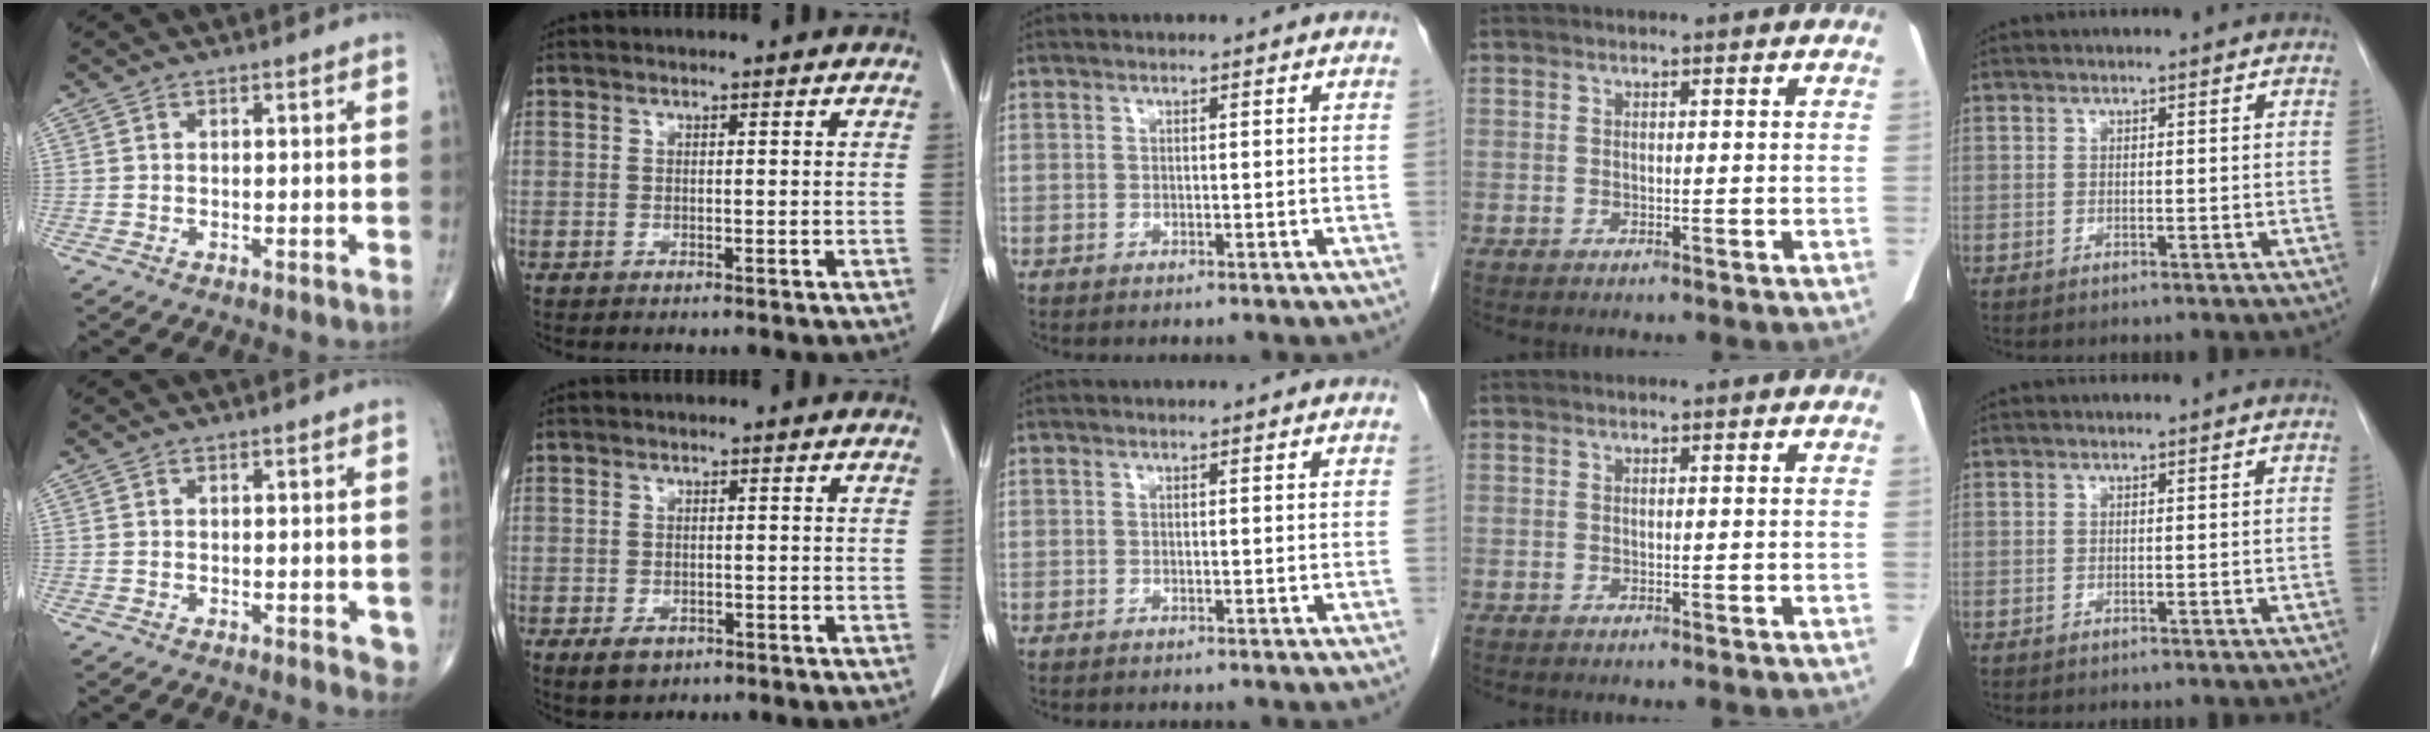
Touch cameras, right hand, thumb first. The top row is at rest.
{"thumb": {"total": 2.8, "force": [-0.1, 1.3, 2.5], "torque": [-0.016, -0.005, 0.000]}, "index": {"total": 3.3, "force": [-1.8, 2.1, 1.8], "torque": [-0.031, -0.003, -0.020]}}